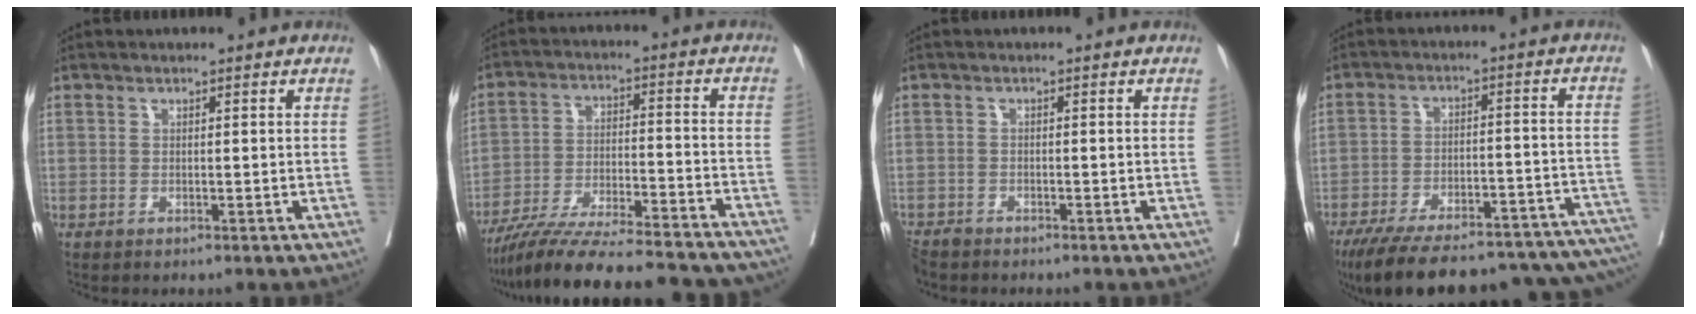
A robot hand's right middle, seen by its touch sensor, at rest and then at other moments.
{"total": 25.2, "force": [-22.4, 3.2, 11.0], "torque": [-0.147, -0.024, -0.329]}
{"total": 3.5, "force": [-3.3, 0.8, 0.7], "torque": [-0.012, -0.011, -0.062]}
{"total": 29.8, "force": [-24.5, 6.5, 15.7], "torque": [-0.192, -0.012, -0.322]}